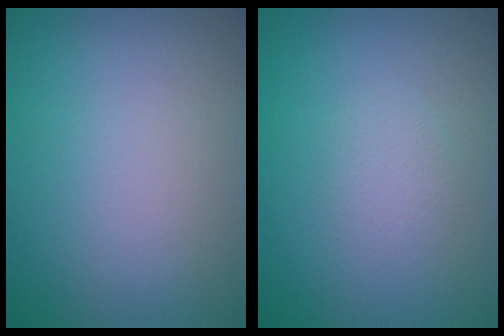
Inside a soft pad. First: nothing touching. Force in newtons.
{"total": 1.2, "press": 1.2, "slide": 0.0}